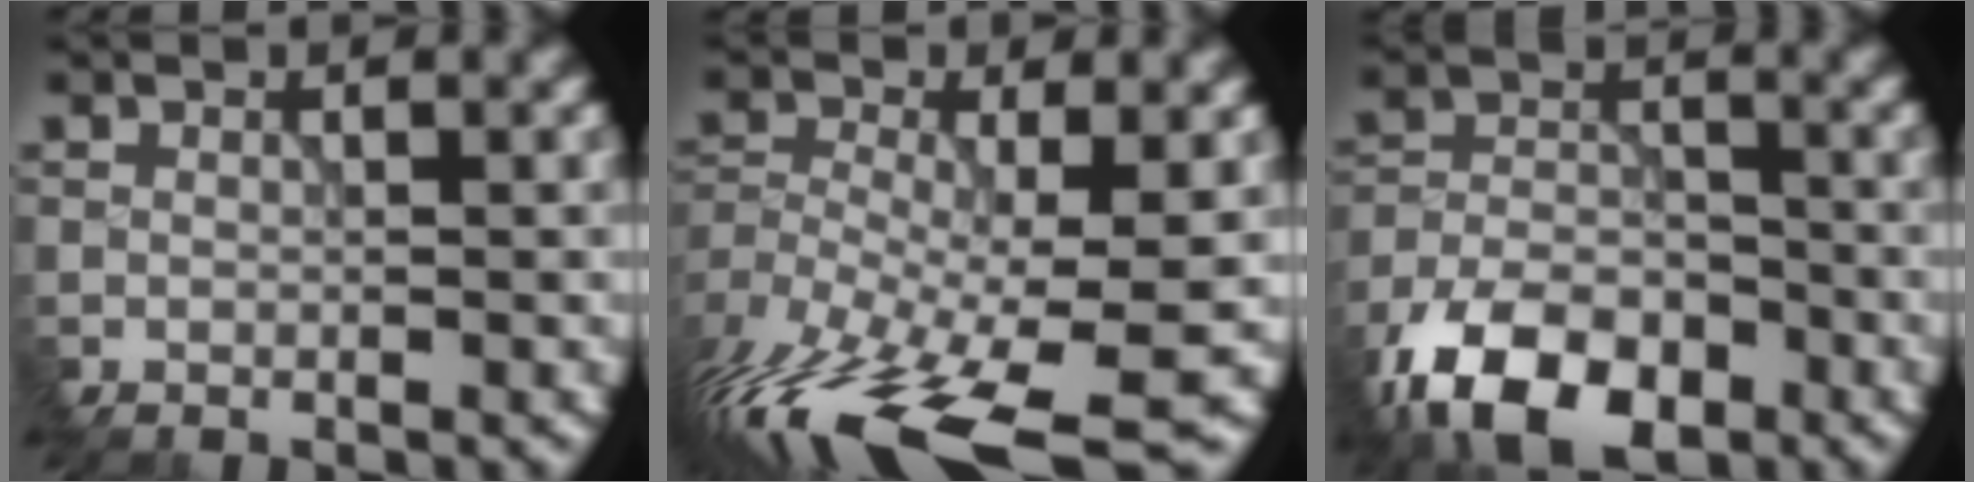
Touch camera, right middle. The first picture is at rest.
{"total": 13.5, "force": [-8.0, 4.6, 9.9], "torque": [-0.204, -0.022, -0.117]}
{"total": 9.1, "force": [-6.5, 4.3, 4.7], "torque": [-0.085, -0.011, -0.124]}